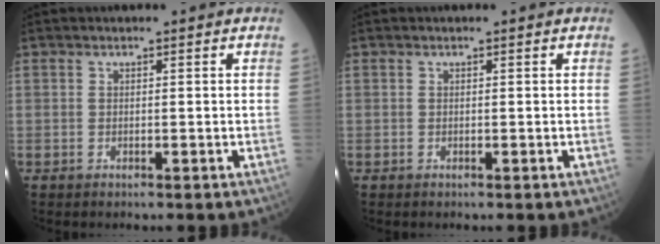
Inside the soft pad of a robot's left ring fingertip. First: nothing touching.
{"total": 0.0}